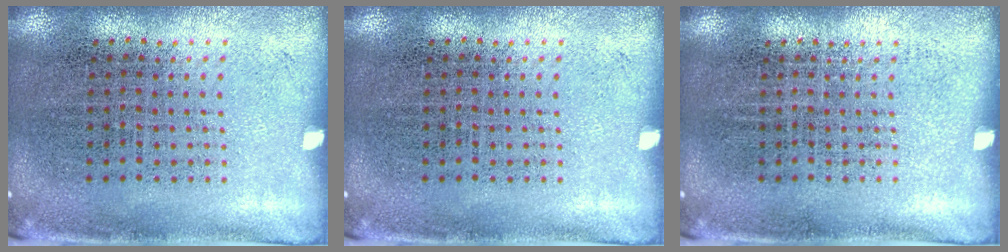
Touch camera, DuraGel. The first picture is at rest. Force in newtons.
{"total": 0.0}
{"total": 0.0}